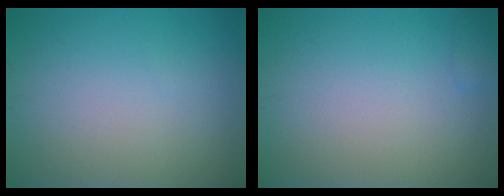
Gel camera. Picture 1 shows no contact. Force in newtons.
{"total": 0.7, "press": 0.7, "slide": 0.0}